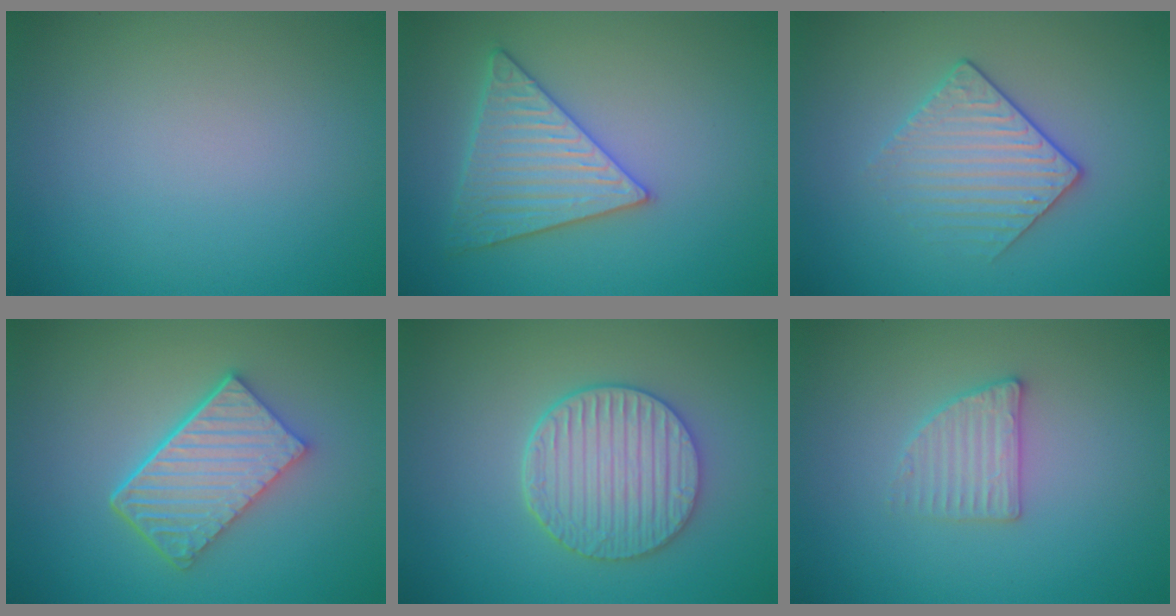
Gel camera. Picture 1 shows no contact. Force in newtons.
{"total": 4.6, "press": 4.2, "slide": 1.9}
{"total": 3.1, "press": 2.9, "slide": 1.2}
{"total": 5.7, "press": 4.2, "slide": 3.9}
{"total": 5.2, "press": 4.3, "slide": 2.9}
{"total": 2.3, "press": 2.2, "slide": 0.5}